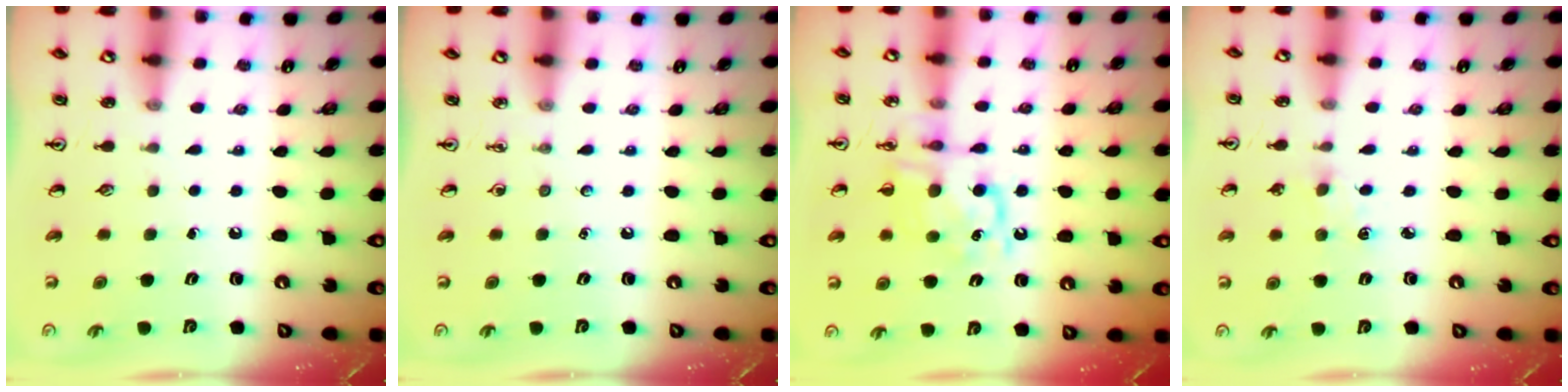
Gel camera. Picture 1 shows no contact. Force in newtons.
{"total": 0.0}
{"total": 10.3, "press": 10.3, "slide": 0.3}
{"total": 3.6, "press": 3.6, "slide": 0.5}